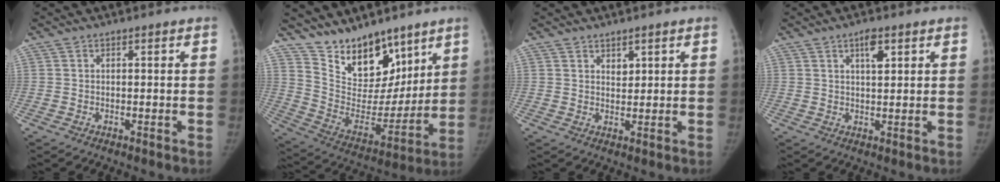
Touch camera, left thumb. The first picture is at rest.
{"total": 17.6, "force": [13.2, 8.9, 7.6], "torque": [-0.071, -0.081, 0.238]}
{"total": 2.0, "force": [1.4, 1.1, 1.0], "torque": [-0.005, -0.011, 0.026]}
{"total": 3.6, "force": [1.9, 1.4, 2.8], "torque": [-0.040, -0.007, 0.032]}